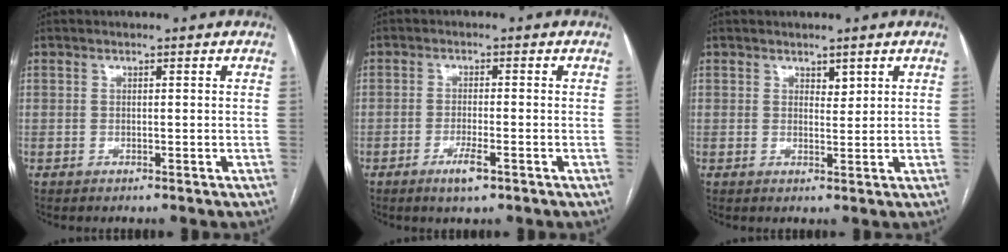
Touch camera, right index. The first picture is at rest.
{"total": 3.5, "force": [-2.0, 0.5, 2.8], "torque": [-0.055, -0.004, -0.035]}
{"total": 1.5, "force": [1.0, 0.8, 0.7], "torque": [-0.009, -0.003, 0.018]}